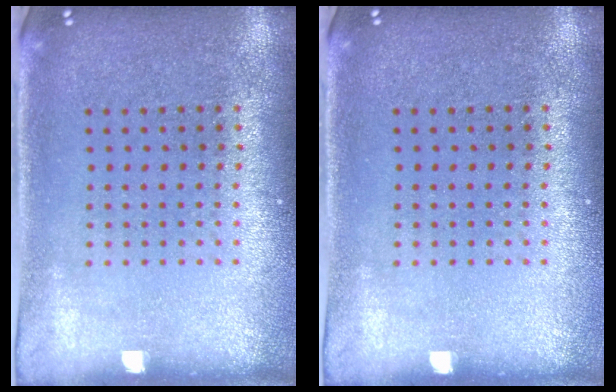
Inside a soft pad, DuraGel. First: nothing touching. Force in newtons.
{"total": 0.0}